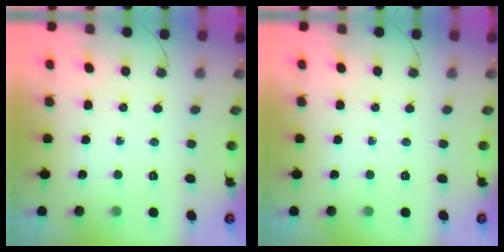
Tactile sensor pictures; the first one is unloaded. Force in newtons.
{"total": 0.0}